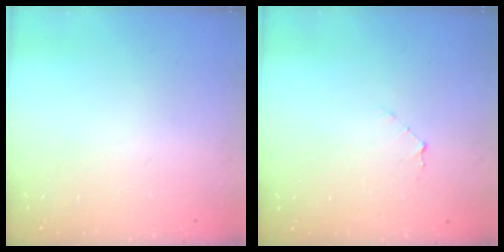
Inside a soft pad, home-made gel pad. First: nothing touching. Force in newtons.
{"total": 3.5, "press": 3.5, "slide": 0.3}